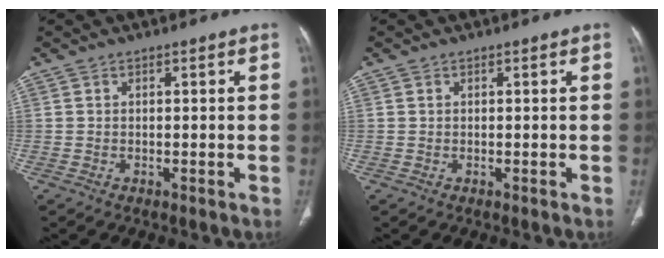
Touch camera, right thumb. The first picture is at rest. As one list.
[{"total": 0.0}]